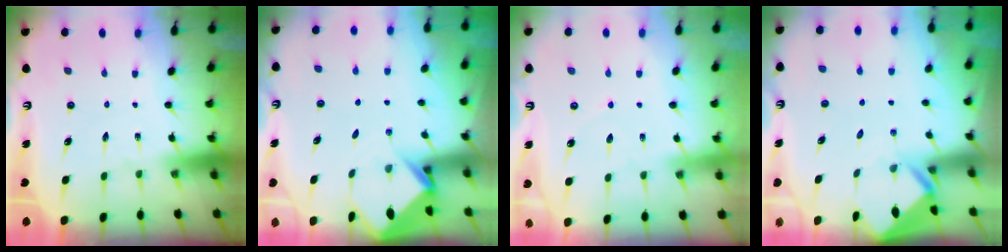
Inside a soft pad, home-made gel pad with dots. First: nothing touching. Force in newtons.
{"total": 3.2, "press": 3.2, "slide": 0.2}
{"total": 2.6, "press": 2.6, "slide": 0.3}
{"total": 3.0, "press": 3.0, "slide": 0.3}